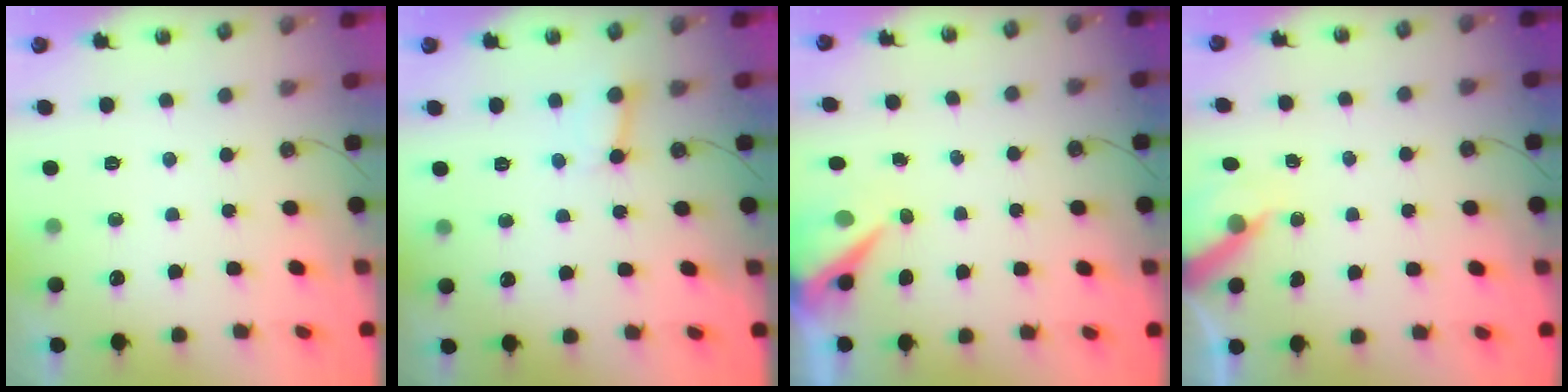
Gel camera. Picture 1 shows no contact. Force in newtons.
{"total": 2.7, "press": 2.7, "slide": 0.3}
{"total": 7.0, "press": 7.0, "slide": 0.7}
{"total": 6.7, "press": 6.7, "slide": 0.4}